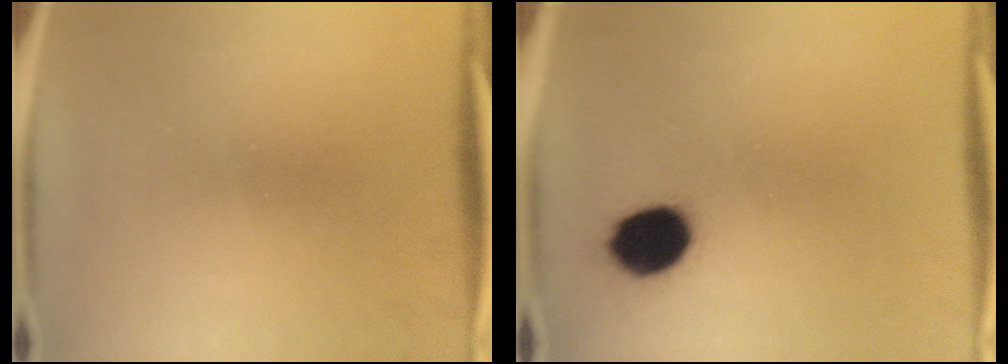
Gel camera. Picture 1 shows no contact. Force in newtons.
{"total": 9.9}